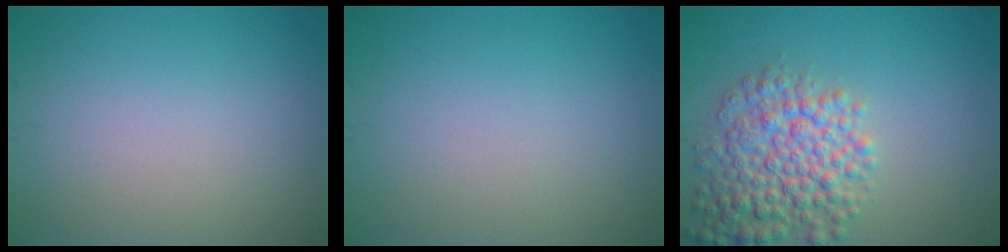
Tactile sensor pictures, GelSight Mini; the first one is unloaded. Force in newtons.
{"total": 0.0}
{"total": 6.5, "press": 6.5, "slide": 0.2}